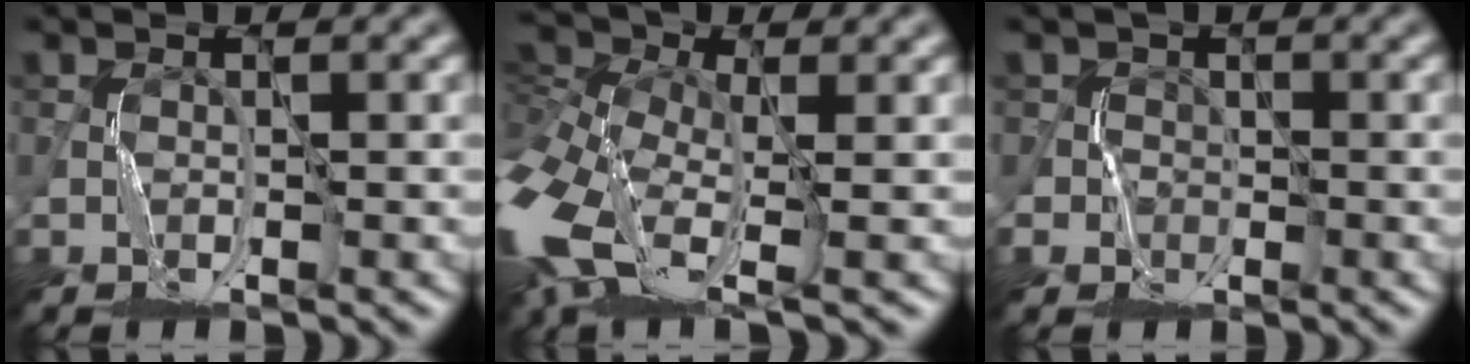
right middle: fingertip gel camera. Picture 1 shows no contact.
{"total": 11.5, "force": [-2.3, 6.6, 9.2], "torque": [-0.235, -0.023, -0.038]}
{"total": 1.6, "force": [-0.2, 1.1, -1.1], "torque": [0.031, -0.002, -0.002]}